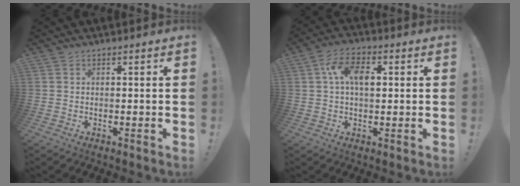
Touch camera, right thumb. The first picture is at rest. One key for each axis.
{"total": 8.6, "fx": 1.7, "fy": 4.9, "fz": 6.9, "tx": -0.114, "ty": 0.011, "tz": 0.031}